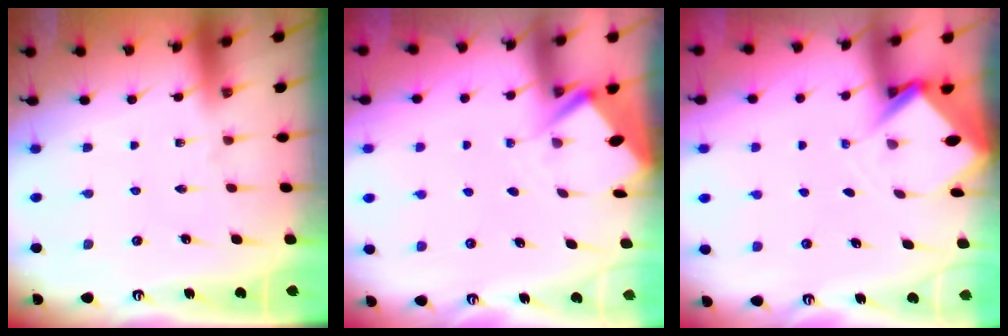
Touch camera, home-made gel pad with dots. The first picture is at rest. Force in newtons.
{"total": 3.0, "press": 2.9, "slide": 0.4}
{"total": 3.6, "press": 3.6, "slide": 0.2}